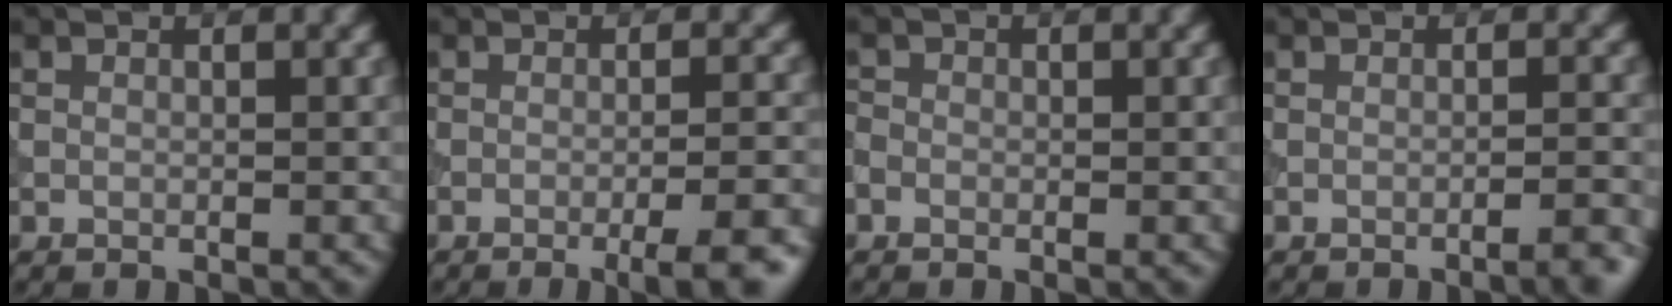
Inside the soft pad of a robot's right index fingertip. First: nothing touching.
{"total": 6.2, "force": [-3.4, 1.5, 4.9], "torque": [-0.053, 0.009, -0.045]}
{"total": 1.0, "force": [-0.4, 0.9, 0.3], "torque": [-0.007, -0.002, -0.010]}
{"total": 2.7, "force": [-1.9, 0.5, 1.9], "torque": [-0.018, 0.014, -0.036]}